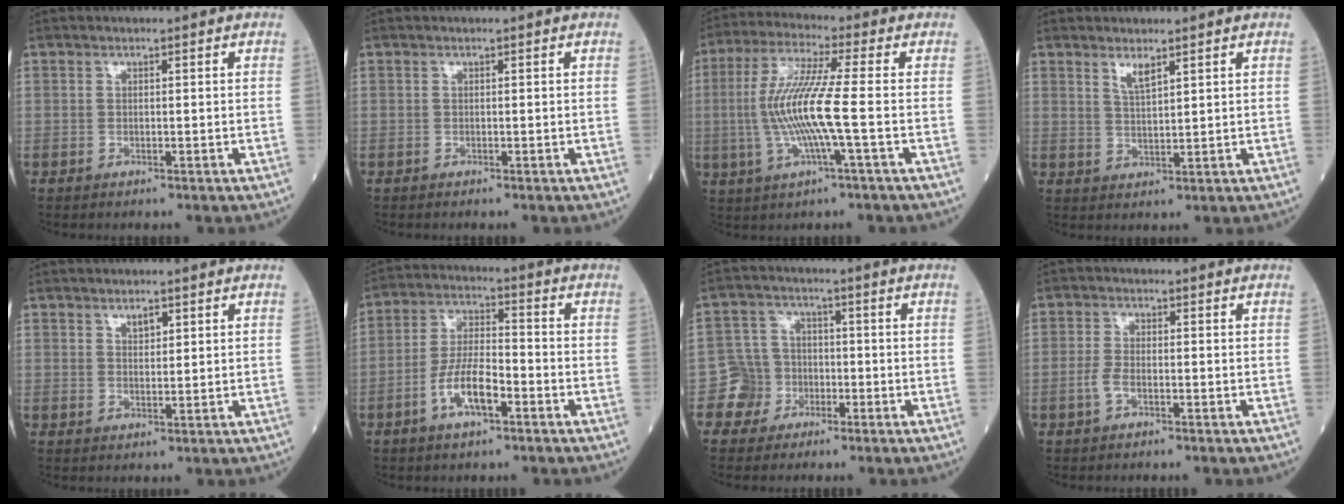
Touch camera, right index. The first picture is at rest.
{"total": 0.0}
{"total": 10.8, "force": [-1.3, -0.2, 10.7], "torque": [-0.228, 0.002, -0.032]}
{"total": 2.7, "force": [2.0, 0.3, 1.8], "torque": [-0.039, -0.005, 0.044]}
{"total": 1.8, "force": [1.1, 0.7, 1.2], "torque": [-0.023, -0.002, 0.021]}
{"total": 7.9, "force": [-3.6, 2.3, 6.6], "torque": [-0.134, 0.006, -0.069]}
{"total": 5.0, "force": [-2.4, 4.4, -0.4], "torque": [0.013, 0.016, -0.045]}
{"total": 2.4, "force": [-1.2, 0.9, 1.9], "torque": [-0.047, 0.001, -0.025]}